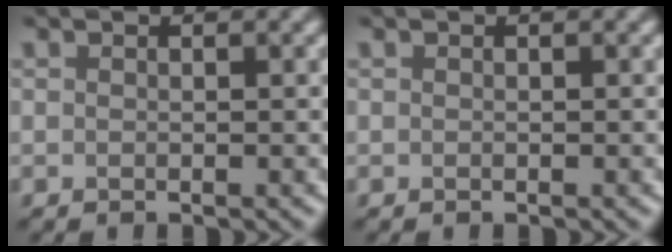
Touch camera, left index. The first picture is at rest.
{"total": 0.0}